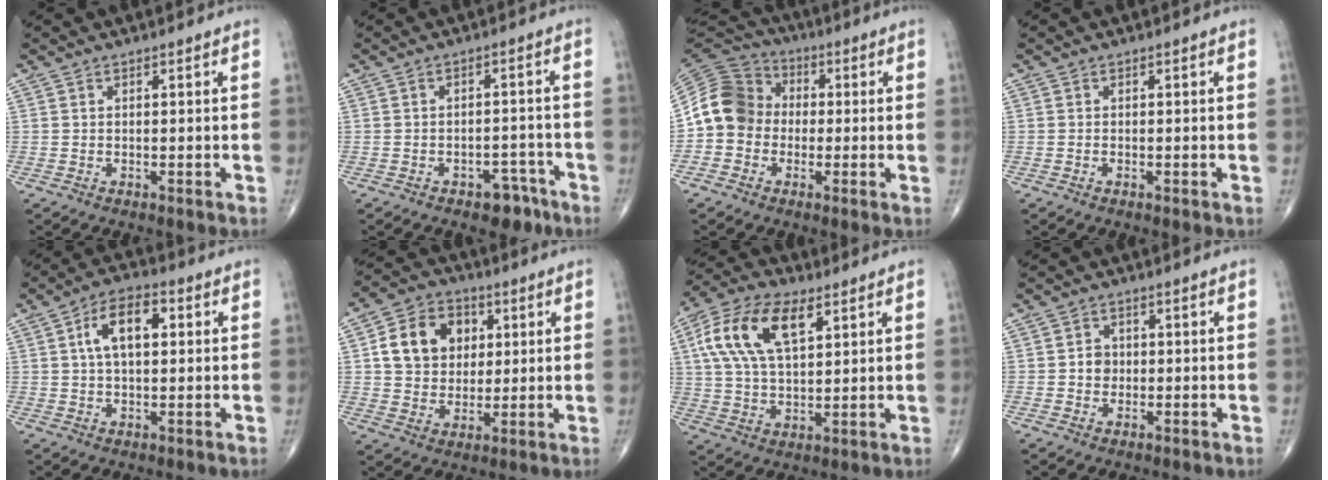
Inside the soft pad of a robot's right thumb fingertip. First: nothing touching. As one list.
[{"total": 5.3, "force": [-3.3, 3.1, 2.6], "torque": [-0.012, 0.030, -0.042]}, {"total": 11.5, "force": [-1.0, 10.2, 5.3], "torque": [-0.089, 0.035, -0.033]}, {"total": 0.0}, {"total": 9.3, "force": [2.1, 4.8, 7.6], "torque": [-0.125, 0.016, 0.030]}, {"total": 12.8, "force": [3.1, 10.3, 6.9], "torque": [-0.086, 0.002, 0.051]}, {"total": 15.5, "force": [6.0, 7.7, 12.0], "torque": [-0.228, 0.003, 0.107]}, {"total": 2.9, "force": [-0.1, 2.6, 1.3], "torque": [-0.005, 0.005, -0.005]}]